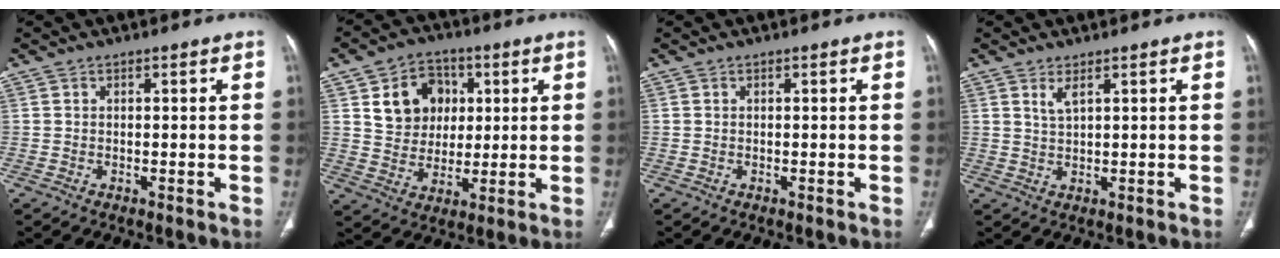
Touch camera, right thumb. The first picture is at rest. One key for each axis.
{"total": 11.4, "fx": 3.5, "fy": 9.4, "fz": 5.4, "tx": -0.045, "ty": -0.006, "tz": 0.064}
{"total": 0.0}
{"total": 2.2, "fx": 1.4, "fy": 0.6, "fz": 1.7, "tx": -0.039, "ty": -0.008, "tz": 0.033}